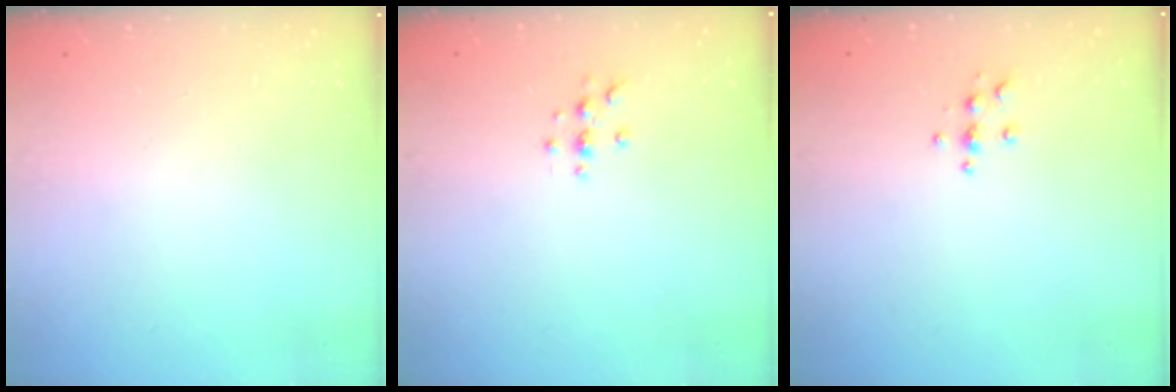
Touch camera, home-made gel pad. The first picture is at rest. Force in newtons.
{"total": 3.0, "press": 3.0, "slide": 0.4}
{"total": 3.9, "press": 3.9, "slide": 0.5}